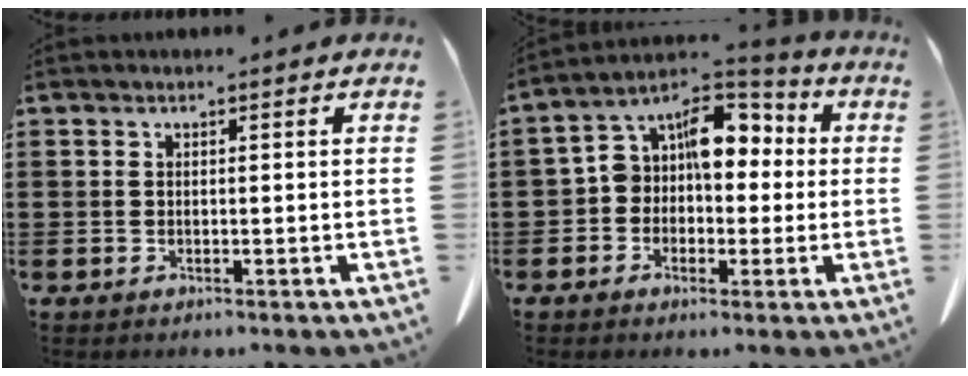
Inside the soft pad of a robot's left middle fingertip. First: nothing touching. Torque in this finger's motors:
{"motor_torque": [2.14, 0.00, 0.73, 0.21]}